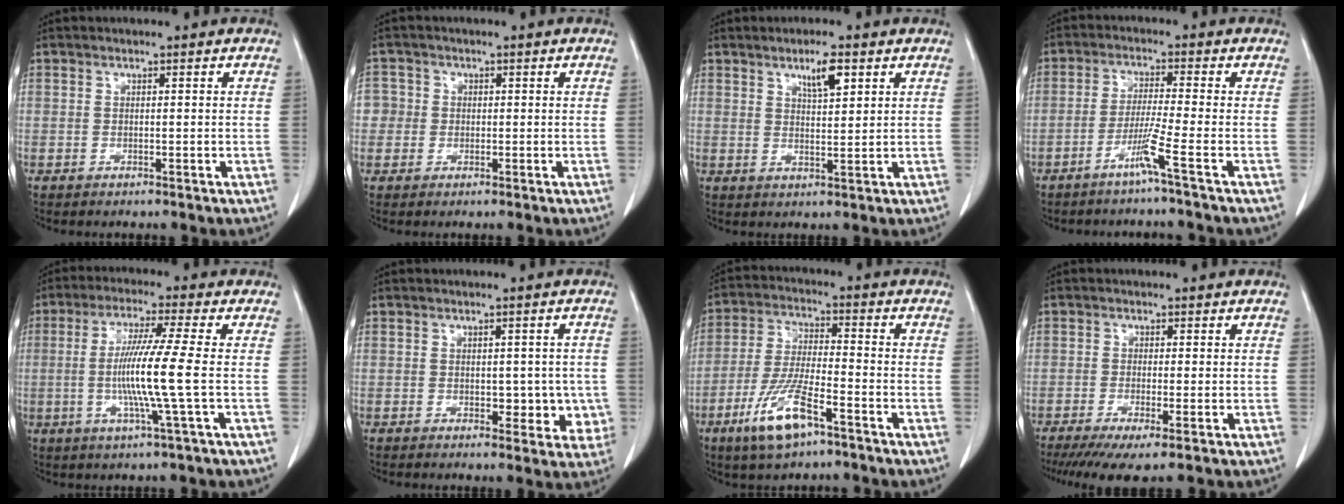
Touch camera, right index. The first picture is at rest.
{"total": 3.0, "force": [-0.1, 3.0, 0.0], "torque": [0.015, 0.010, -0.005]}
{"total": 4.5, "force": [2.5, 0.7, 3.6], "torque": [-0.060, -0.001, 0.041]}
{"total": 4.5, "force": [-2.6, -1.5, 3.3], "torque": [-0.068, -0.005, -0.059]}
{"total": 9.8, "force": [-0.9, -1.7, 9.6], "torque": [-0.188, -0.011, -0.021]}
{"total": 4.9, "force": [-0.5, 3.1, 3.8], "torque": [-0.028, 0.008, 0.002]}
{"total": 10.1, "force": [-5.7, 2.2, 8.1], "torque": [-0.166, -0.014, -0.108]}
{"total": 5.7, "force": [-3.4, 0.6, 4.5], "torque": [-0.067, -0.015, -0.061]}